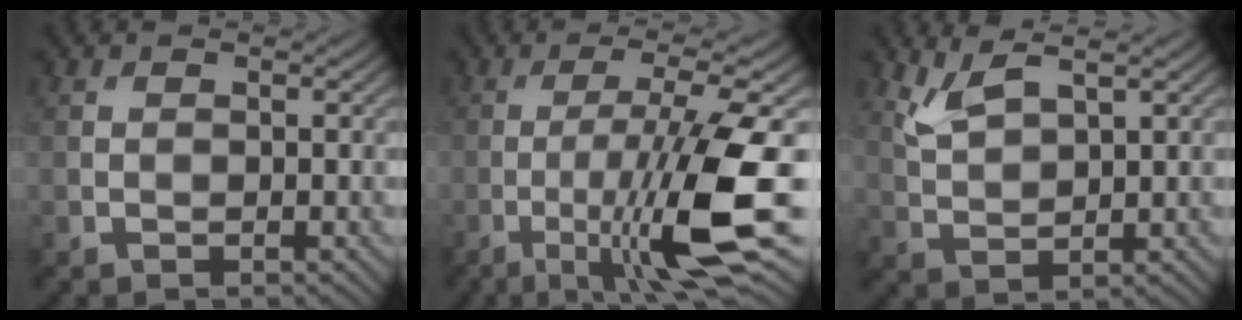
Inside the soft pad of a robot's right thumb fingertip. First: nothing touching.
{"total": 13.4, "force": [-4.1, 2.0, 12.6], "torque": [-0.194, 0.001, -0.075]}
{"total": 4.2, "force": [2.8, 1.0, 3.0], "torque": [-0.080, 0.003, 0.067]}